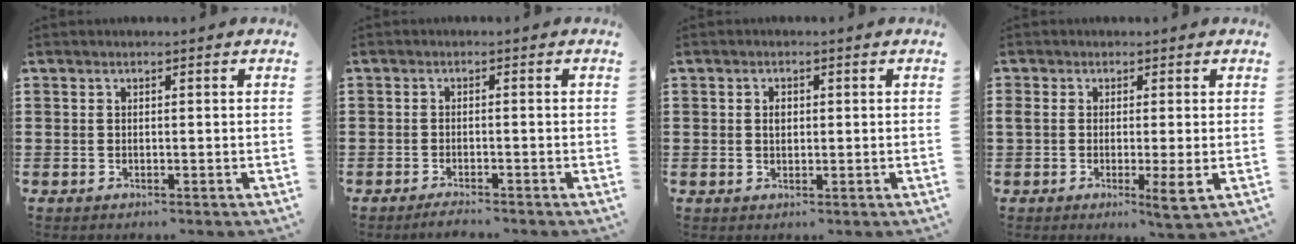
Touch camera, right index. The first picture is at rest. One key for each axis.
{"total": 1.5, "fx": -1.4, "fy": -0.1, "fz": 0.5, "tx": -0.009, "ty": -0.001, "tz": -0.026}
{"total": 1.6, "fx": 0.2, "fy": 0.9, "fz": 1.2, "tx": -0.027, "ty": 0.007, "tz": 0.003}
{"total": 4.0, "fx": -0.5, "fy": 1.0, "fz": 3.9, "tx": -0.075, "ty": -0.006, "tz": -0.010}